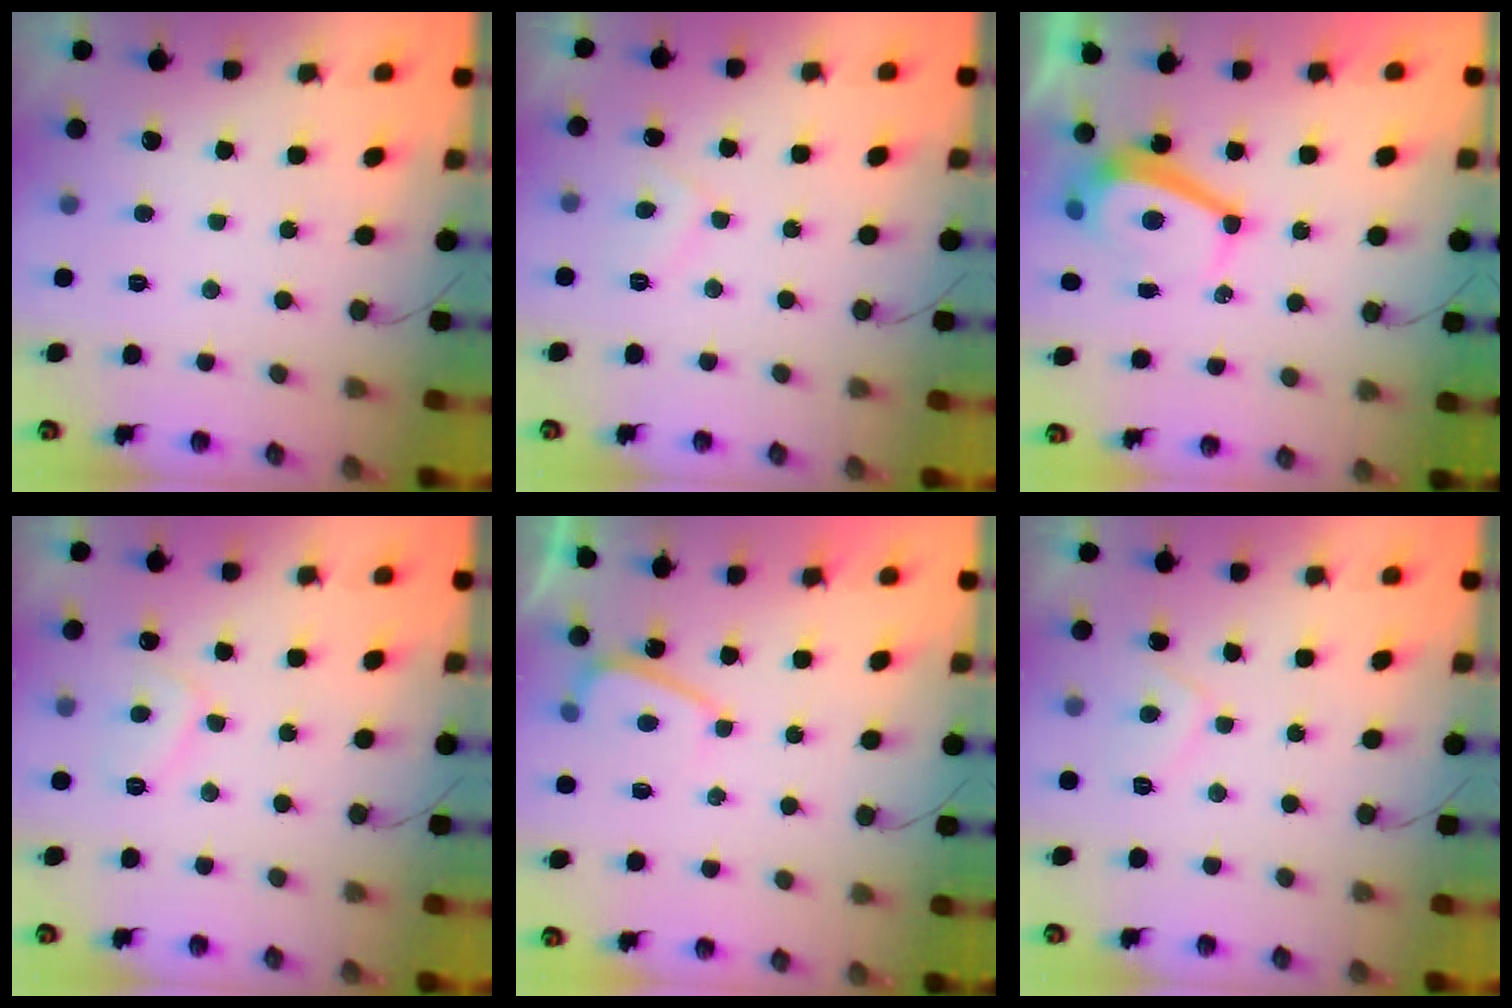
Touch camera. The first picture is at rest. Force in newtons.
{"total": 3.2, "press": 3.1, "slide": 0.8}
{"total": 5.4, "press": 5.4, "slide": 0.7}
{"total": 4.2, "press": 4.2, "slide": 0.5}
{"total": 2.2, "press": 2.1, "slide": 0.6}
{"total": 2.8, "press": 2.8, "slide": 0.7}